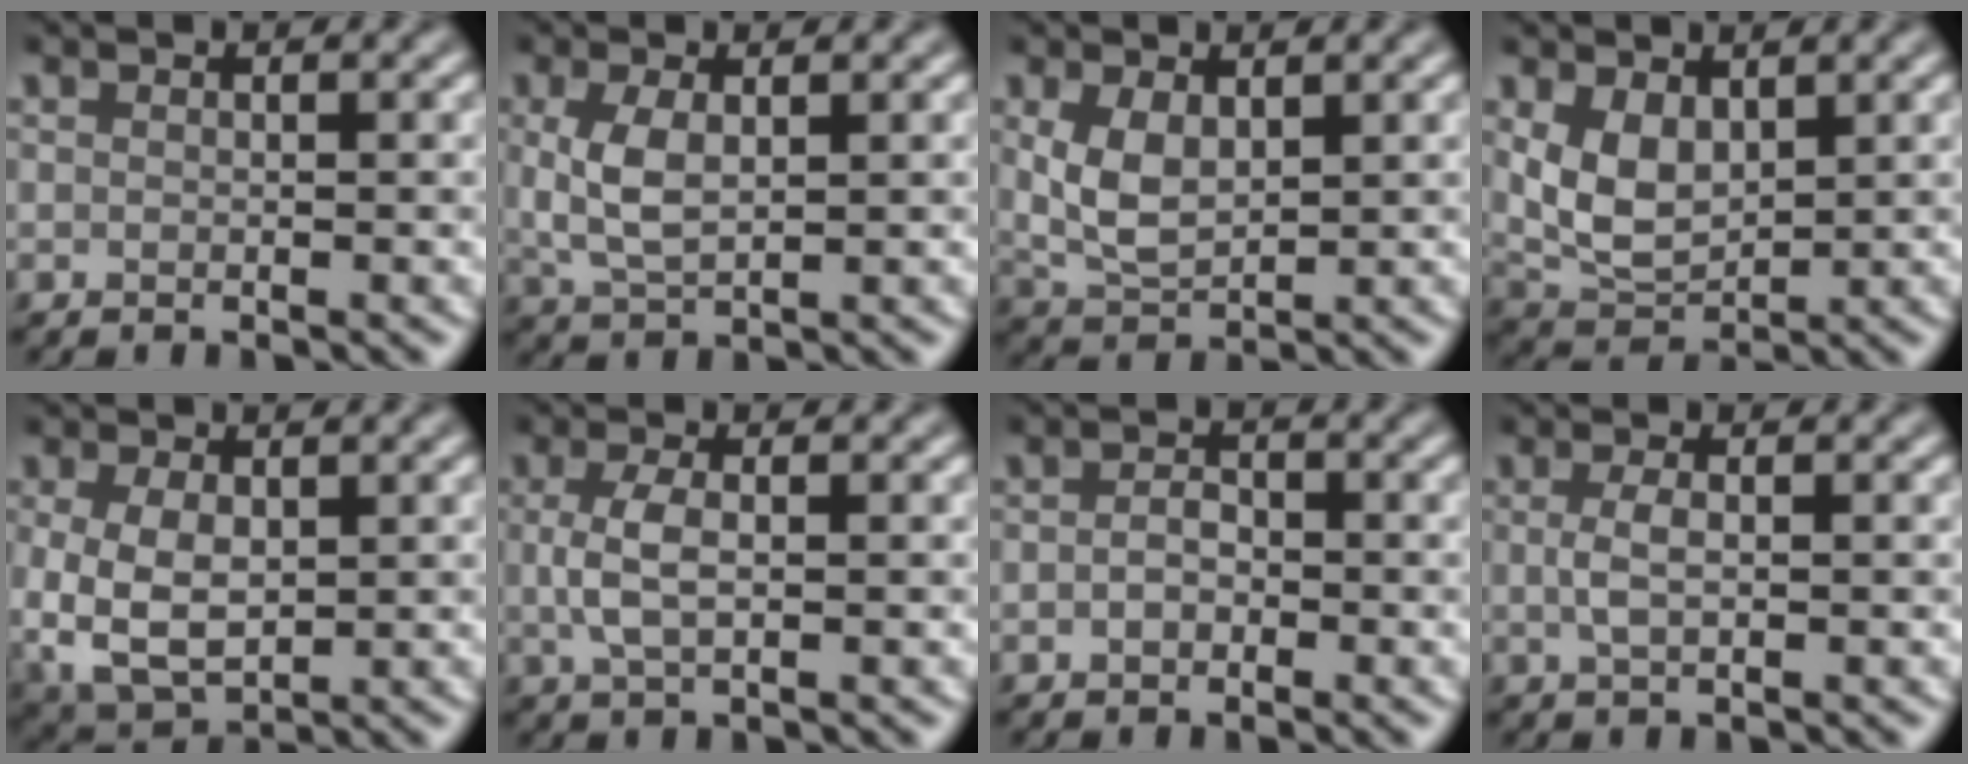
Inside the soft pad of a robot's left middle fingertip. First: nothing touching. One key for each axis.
{"total": 3.2, "fx": 0.6, "fy": 1.5, "fz": 2.8, "tx": -0.066, "ty": -0.001, "tz": 0.015}
{"total": 3.5, "fx": 0.9, "fy": 2.0, "fz": 2.8, "tx": -0.066, "ty": -0.001, "tz": 0.023}
{"total": 4.1, "fx": 1.2, "fy": 2.5, "fz": 3.0, "tx": -0.073, "ty": -0.005, "tz": 0.031}
{"total": 5.1, "fx": -0.1, "fy": 3.2, "fz": 4.0, "tx": -0.099, "ty": -0.008, "tz": 0.003}
{"total": 2.7, "fx": 0.1, "fy": 1.0, "fz": 2.5, "tx": -0.058, "ty": -0.001, "tz": 0.001}
{"total": 1.5, "fx": -0.5, "fy": 1.1, "fz": 1.0, "tx": -0.019, "ty": 0.001, "tz": -0.013}
{"total": 1.7, "fx": 0.0, "fy": 0.6, "fz": 1.6, "tx": -0.033, "ty": 0.000, "tz": 0.000}